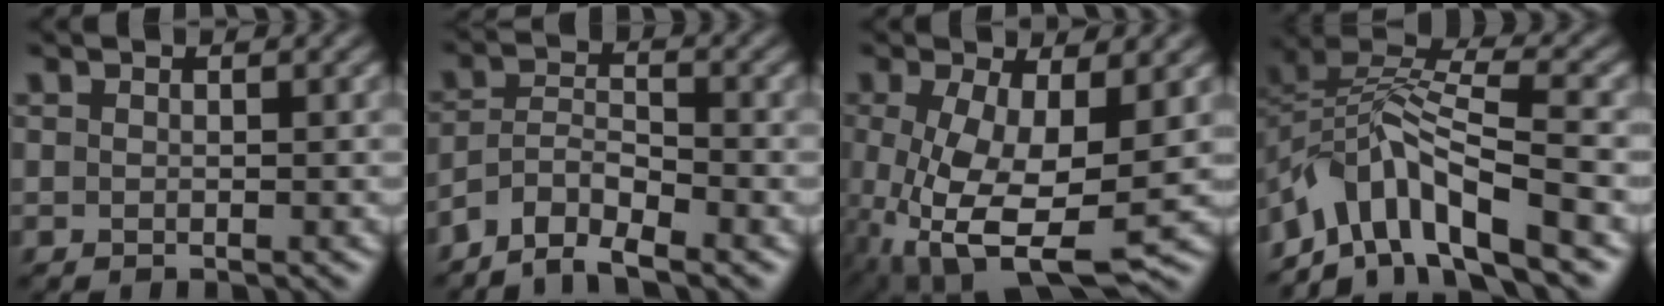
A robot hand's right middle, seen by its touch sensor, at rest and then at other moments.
{"total": 4.1, "force": [-3.3, 1.2, 2.1], "torque": [-0.035, 0.004, -0.067]}
{"total": 8.5, "force": [-1.1, 3.6, 7.6], "torque": [-0.166, -0.019, -0.011]}
{"total": 8.7, "force": [-5.0, 3.3, 6.3], "torque": [-0.104, 0.010, -0.106]}